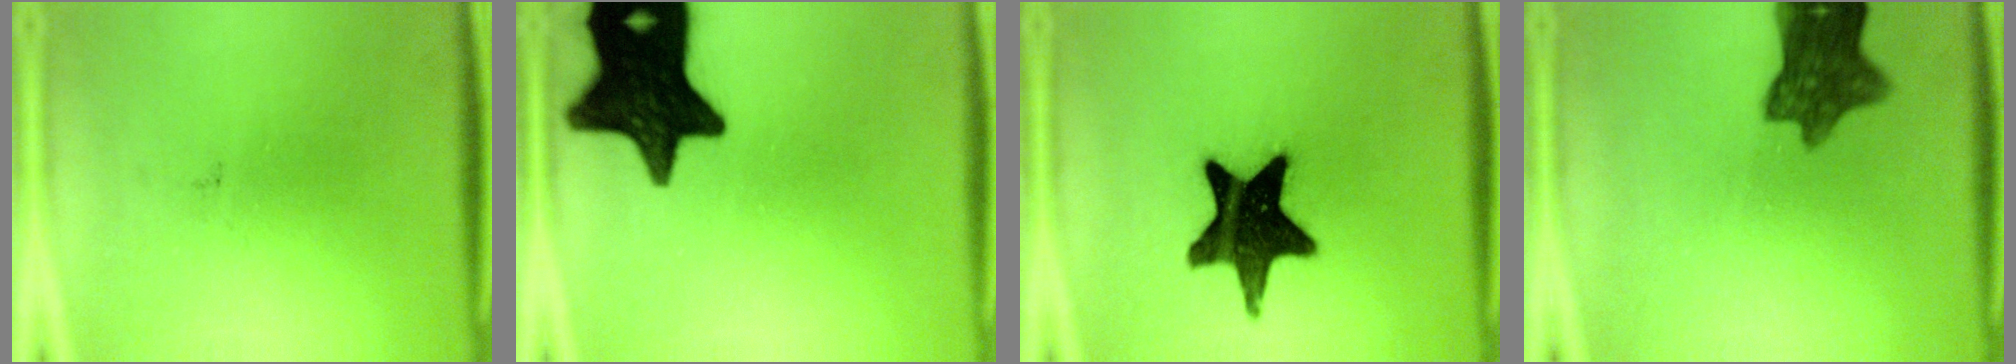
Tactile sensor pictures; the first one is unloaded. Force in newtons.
{"total": 18.2}
{"total": 18.6}
{"total": 9.2}